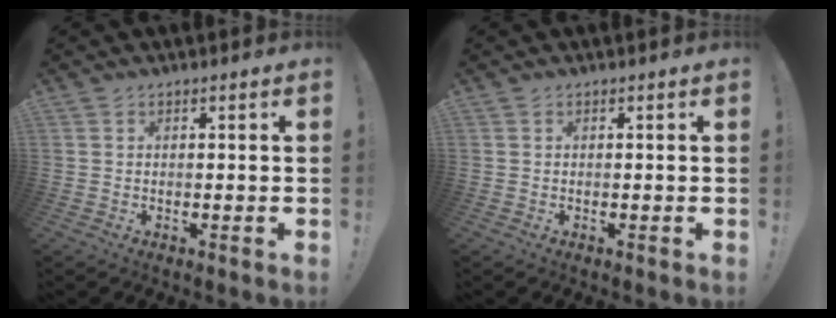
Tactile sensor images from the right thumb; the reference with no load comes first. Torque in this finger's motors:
{"motor_torque": [0.00, 0.00, 0.00, 0.00, 0.02]}